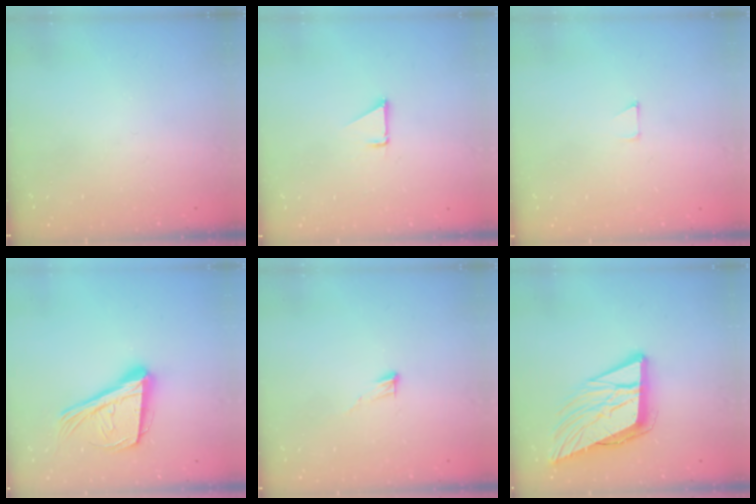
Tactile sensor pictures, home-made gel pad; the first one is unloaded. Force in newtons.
{"total": 1.3, "press": 1.3, "slide": 0.1}
{"total": 2.7, "press": 2.7, "slide": 0.2}
{"total": 20.2, "press": 19.6, "slide": 4.7}
{"total": 3.7, "press": 3.7, "slide": 0.3}
{"total": 13.5, "press": 12.9, "slide": 3.8}